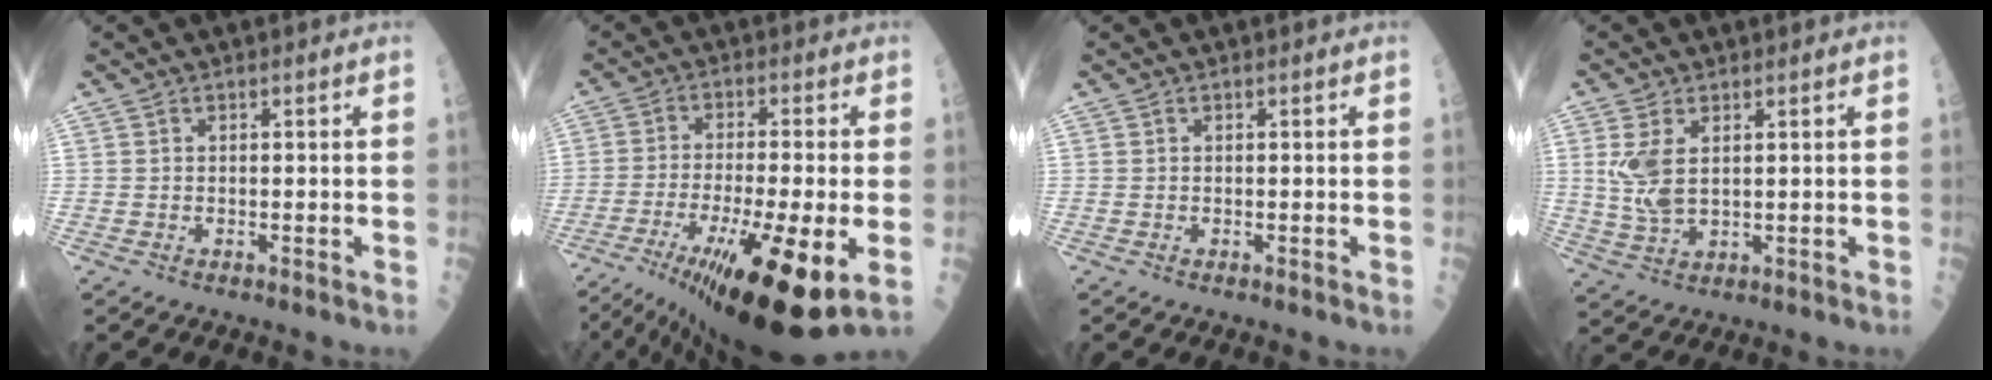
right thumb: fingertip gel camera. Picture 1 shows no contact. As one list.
[{"total": 21.4, "force": [-8.2, 4.7, 19.2], "torque": [-0.311, -0.027, -0.123]}, {"total": 0.0}, {"total": 6.6, "force": [1.7, 3.5, 5.4], "torque": [-0.116, -0.007, 0.044]}]